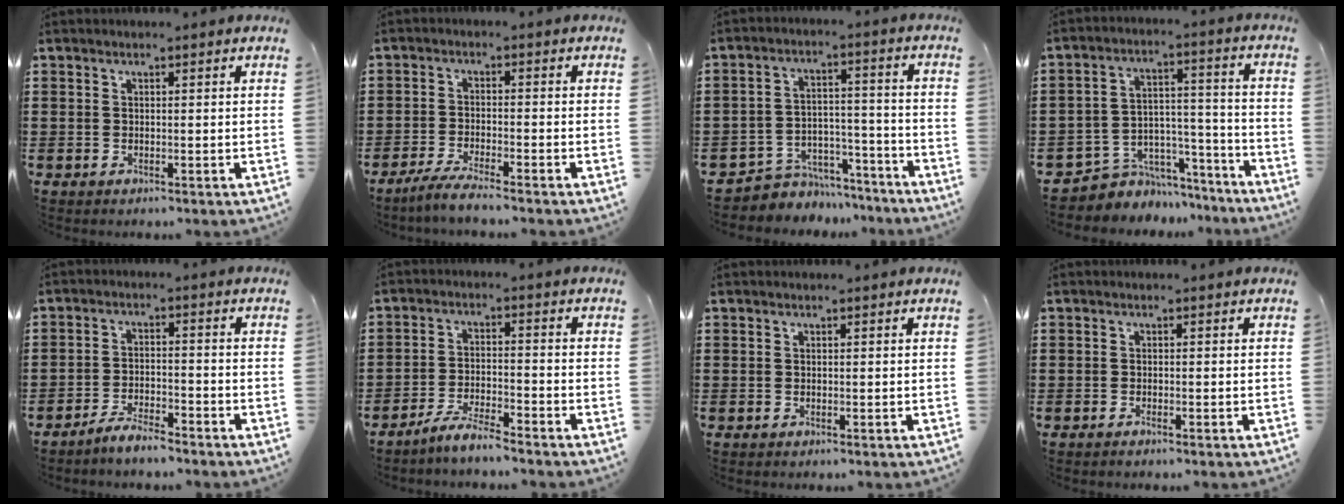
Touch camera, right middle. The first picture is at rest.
{"total": 3.6, "force": [-3.3, 0.0, 1.6], "torque": [-0.035, -0.002, -0.065]}
{"total": 5.7, "force": [-5.2, 2.1, 0.2], "torque": [-0.006, 0.020, -0.108]}
{"total": 5.5, "force": [-4.5, 3.0, 0.3], "torque": [-0.014, 0.017, -0.092]}
{"total": 3.9, "force": [-3.8, 0.3, 1.0], "torque": [-0.027, 0.004, -0.078]}
{"total": 4.7, "force": [-4.4, 0.2, 1.8], "torque": [-0.045, -0.002, -0.087]}
{"total": 0.0}
{"total": 0.5, "force": [-0.3, 0.0, 0.4], "torque": [-0.009, -0.004, -0.005]}